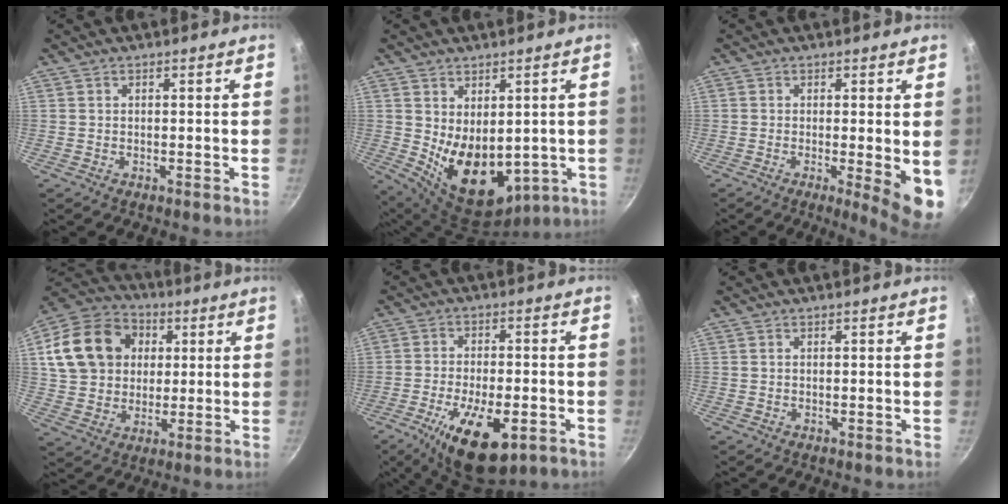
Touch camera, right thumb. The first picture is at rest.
{"total": 13.1, "force": [0.3, 8.7, 9.8], "torque": [-0.128, -0.038, 0.038]}
{"total": 7.7, "force": [-1.0, 1.4, 7.5], "torque": [-0.092, -0.016, -0.010]}
{"total": 19.1, "force": [4.7, 15.3, 10.4], "torque": [-0.174, 0.020, 0.081]}
{"total": 15.1, "force": [-6.6, 6.5, 11.9], "torque": [-0.188, 0.009, -0.097]}
{"total": 0.0}